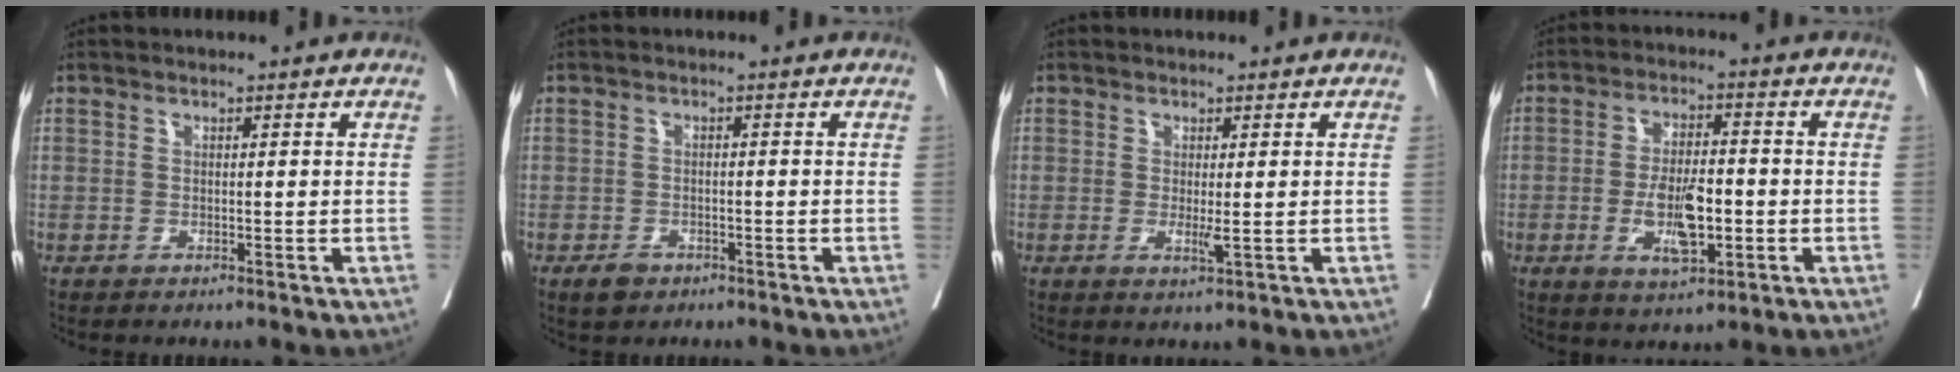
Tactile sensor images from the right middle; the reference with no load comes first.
{"total": 2.3, "force": [-1.5, 1.4, 1.0], "torque": [-0.019, 0.001, -0.018]}
{"total": 1.8, "force": [-0.1, 0.1, 1.8], "torque": [-0.037, -0.008, 0.002]}
{"total": 8.0, "force": [-2.0, 2.7, 7.3], "torque": [-0.137, -0.004, -0.029]}